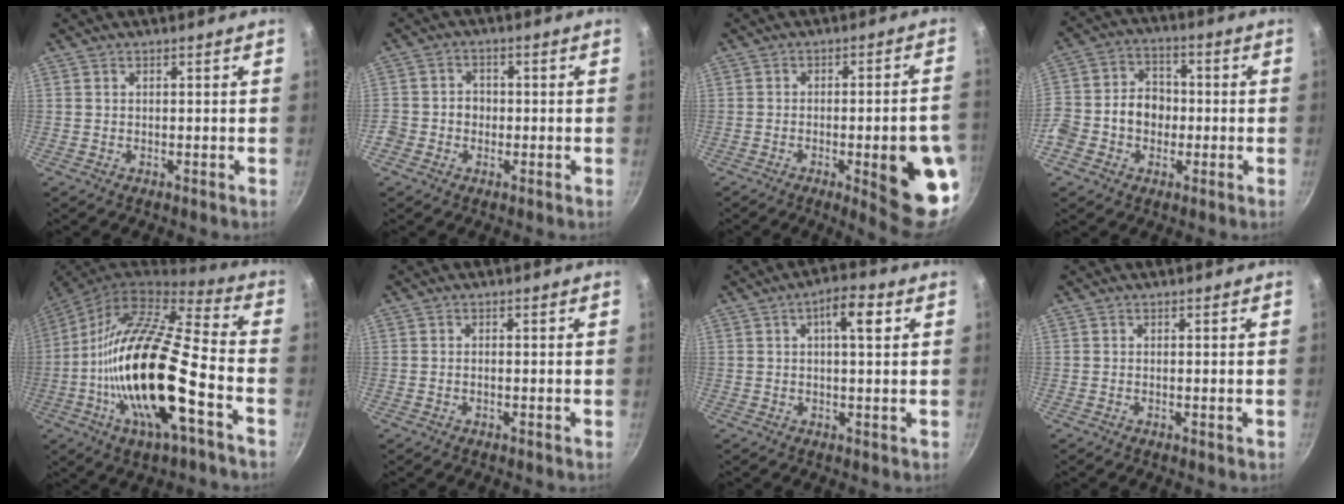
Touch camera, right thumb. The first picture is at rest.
{"total": 4.0, "force": [-1.1, 3.6, 1.3], "torque": [0.000, 0.014, -0.027]}
{"total": 15.0, "force": [-4.2, 3.4, 14.0], "torque": [-0.154, 0.019, -0.049]}
{"total": 12.5, "force": [-2.2, 10.1, 7.0], "torque": [-0.099, 0.036, -0.053]}
{"total": 24.7, "force": [-7.2, 8.1, 22.2], "torque": [-0.407, 0.027, -0.150]}
{"total": 0.5, "force": [-0.2, 0.2, 0.4], "torque": [-0.009, 0.005, -0.006]}
{"total": 6.4, "force": [1.9, 2.1, 5.7], "torque": [-0.079, 0.004, 0.025]}
{"total": 0.5, "force": [-0.1, 0.1, 0.5], "torque": [-0.008, 0.000, -0.003]}